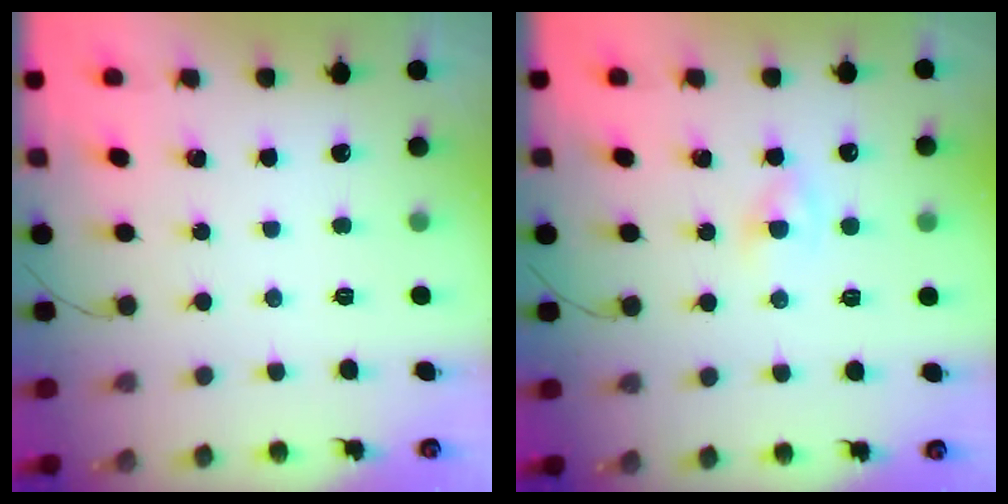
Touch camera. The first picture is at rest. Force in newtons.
{"total": 2.0, "press": 1.9, "slide": 0.7}